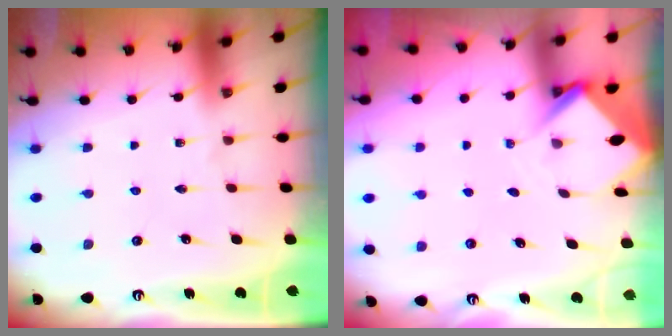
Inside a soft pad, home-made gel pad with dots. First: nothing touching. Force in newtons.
{"total": 3.4, "press": 3.4, "slide": 0.3}